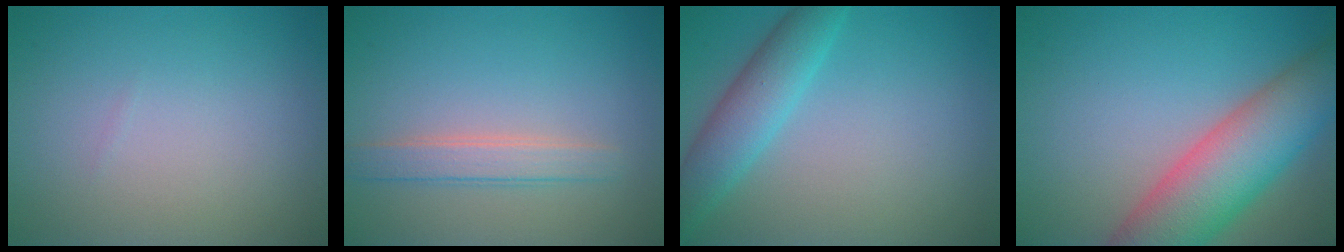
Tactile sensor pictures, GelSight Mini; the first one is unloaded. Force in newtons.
{"total": 2.4, "press": 2.4, "slide": 0.2}
{"total": 4.3, "press": 4.3, "slide": 0.3}
{"total": 9.3, "press": 9.3, "slide": 0.7}